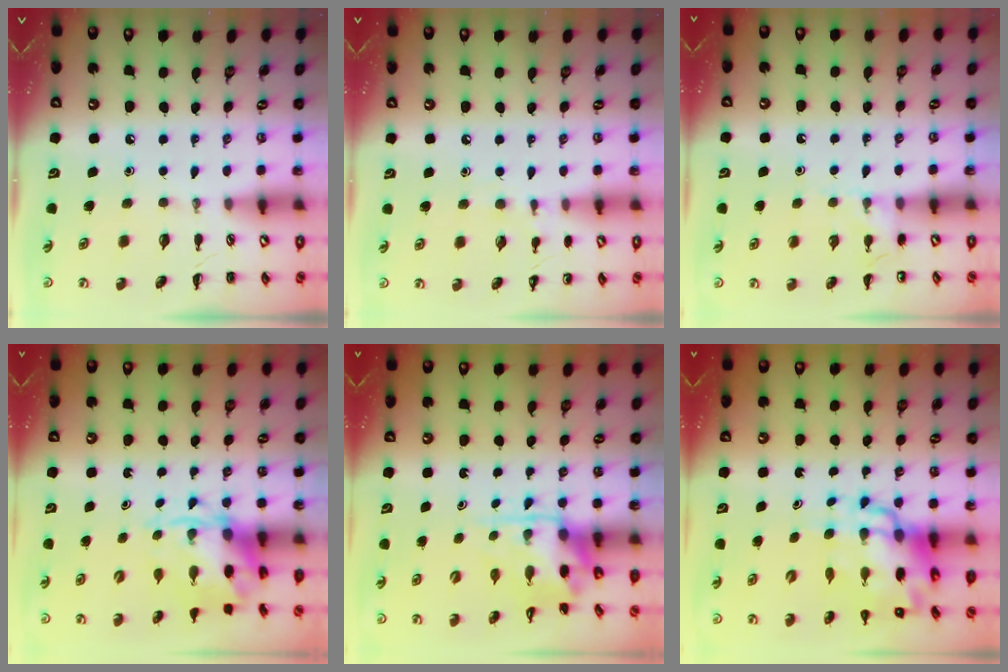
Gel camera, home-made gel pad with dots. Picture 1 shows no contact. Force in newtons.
{"total": 6.0, "press": 5.7, "slide": 1.9}
{"total": 5.5, "press": 5.3, "slide": 1.5}
{"total": 4.4, "press": 4.2, "slide": 1.0}
{"total": 3.5, "press": 3.4, "slide": 0.8}
{"total": 11.2, "press": 10.9, "slide": 2.9}